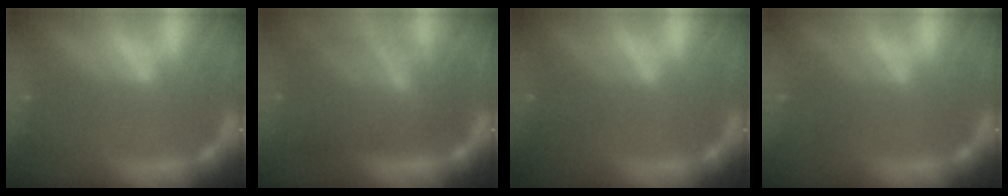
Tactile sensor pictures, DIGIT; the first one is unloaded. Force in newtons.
{"total": 8.1}
{"total": 2.5}
{"total": 2.0}